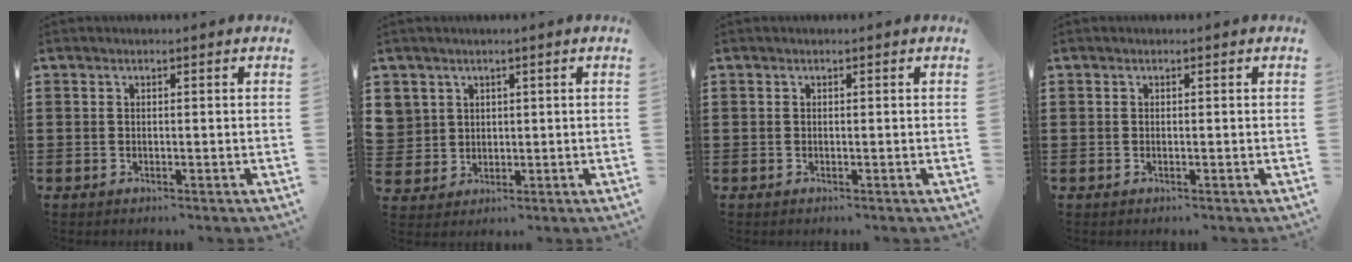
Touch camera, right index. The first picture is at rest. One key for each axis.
{"total": 3.3, "fx": 1.6, "fy": 2.9, "fz": -0.1, "tx": -0.018, "ty": 0.007, "tz": 0.032}
{"total": 0.0}
{"total": 0.0}